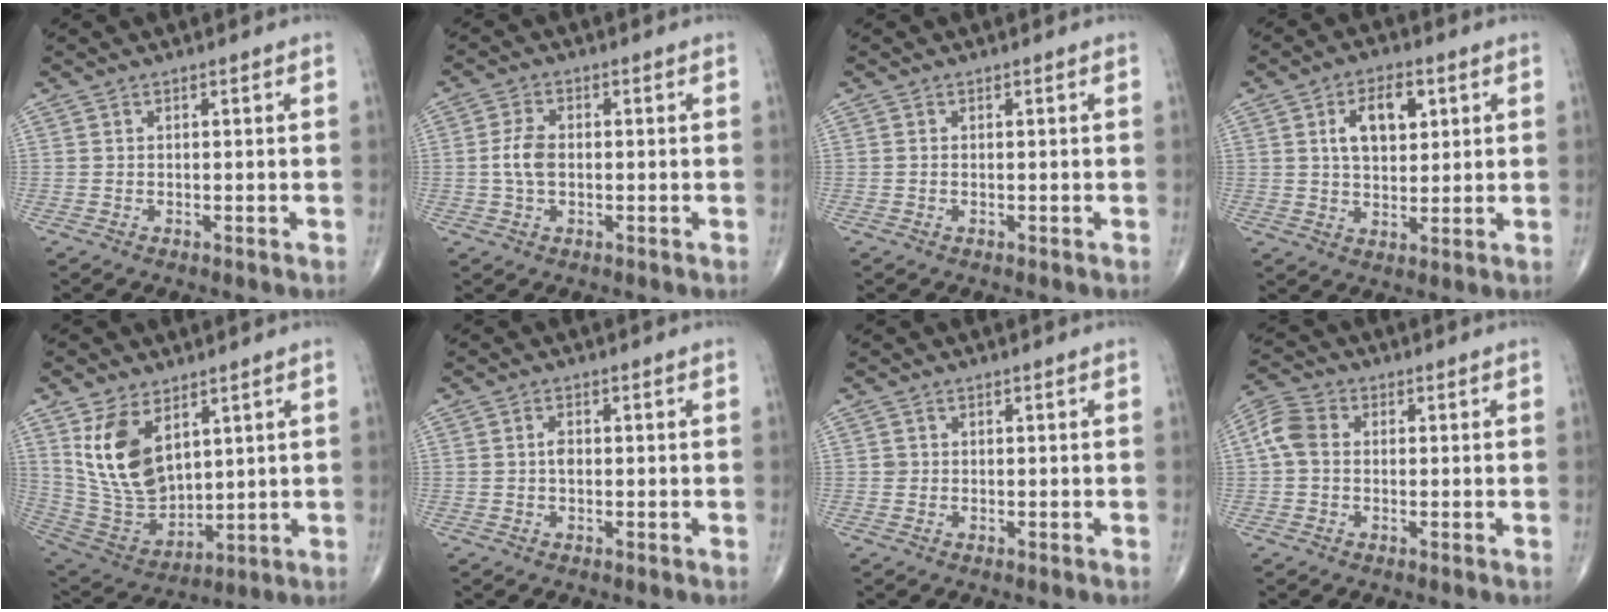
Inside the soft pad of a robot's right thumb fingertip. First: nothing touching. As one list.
[{"total": 4.6, "force": [-0.2, 2.7, 3.7], "torque": [-0.081, 0.007, -0.009]}, {"total": 0.0}, {"total": 9.0, "force": [2.8, 5.2, 6.8], "torque": [-0.089, -0.005, 0.046]}, {"total": 14.9, "force": [6.1, 8.7, 10.5], "torque": [-0.180, -0.031, 0.143]}, {"total": 1.7, "force": [0.0, 1.0, 1.3], "torque": [-0.023, 0.002, -0.003]}, {"total": 0.7, "force": [0.0, 0.7, 0.1], "torque": [0.002, 0.003, 0.001]}, {"total": 5.5, "force": [0.2, 4.2, 3.6], "torque": [-0.078, 0.019, -0.004]}]